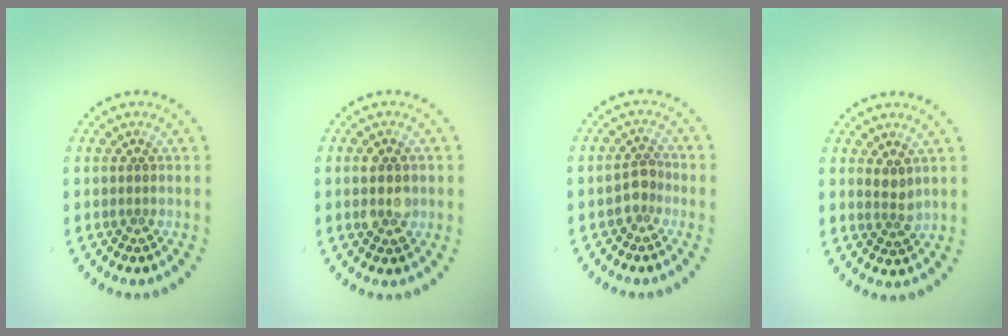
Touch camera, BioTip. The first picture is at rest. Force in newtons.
{"total": 2.8, "press": 2.8, "slide": 0.2}
{"total": 1.8, "press": 1.5, "slide": 1.1}
{"total": 1.6, "press": 1.4, "slide": 0.8}